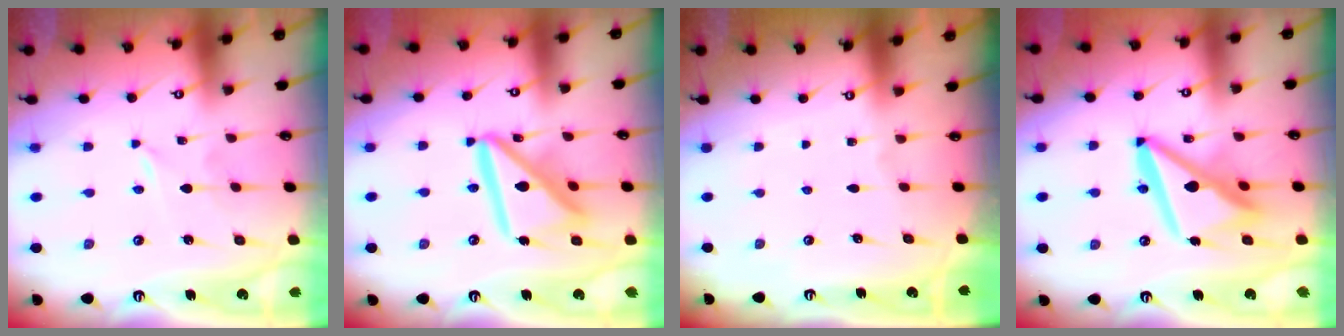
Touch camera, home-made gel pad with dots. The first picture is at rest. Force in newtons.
{"total": 15.6, "press": 15.5, "slide": 1.7}
{"total": 0.0}
{"total": 15.3, "press": 15.2, "slide": 2.0}